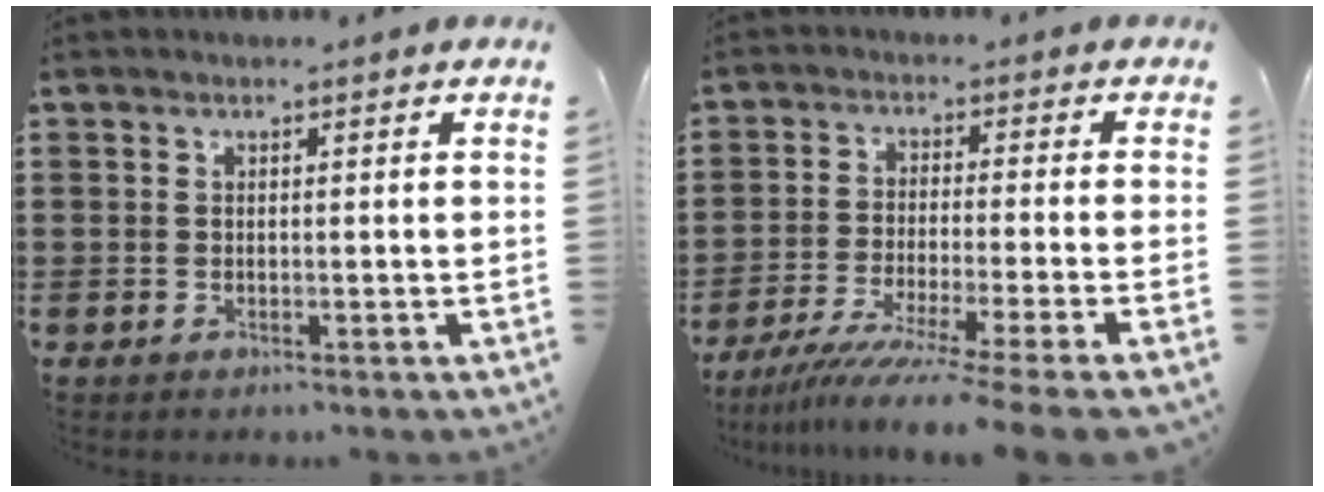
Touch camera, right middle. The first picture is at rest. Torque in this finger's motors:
{"motor_torque": [2.01, -0.12, 0.95, 0.19]}